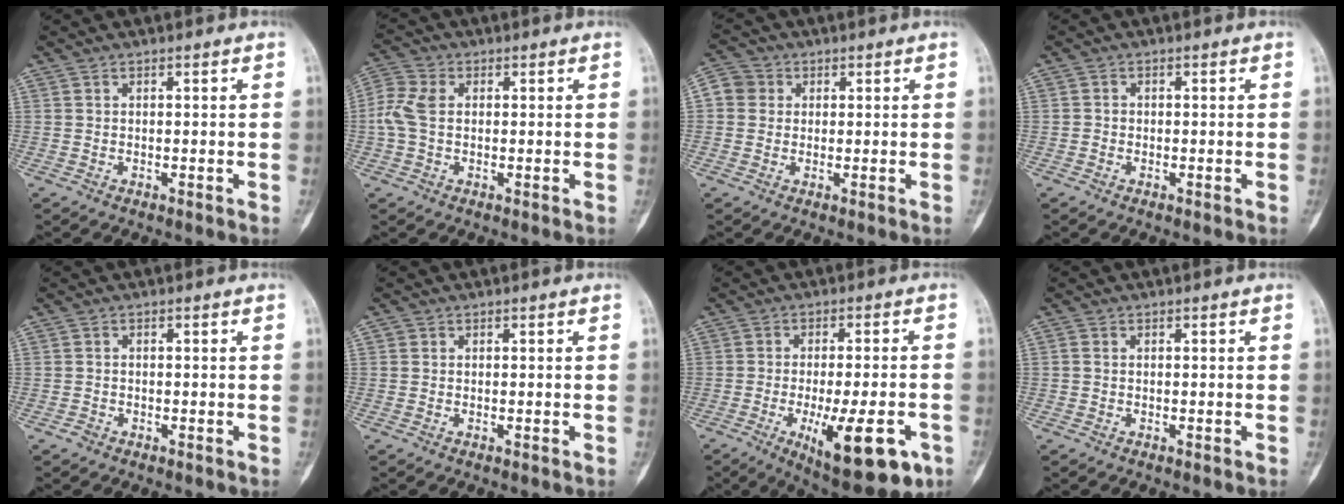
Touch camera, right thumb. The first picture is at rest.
{"total": 5.8, "force": [0.2, 4.3, 3.8], "torque": [-0.103, 0.015, -0.002]}
{"total": 6.2, "force": [1.0, 5.9, 1.9], "torque": [-0.028, 0.015, 0.014]}
{"total": 1.0, "force": [-0.2, 1.0, -0.3], "torque": [0.012, 0.003, -0.010]}
{"total": 0.9, "force": [-0.7, 0.6, 0.2], "torque": [0.000, 0.002, -0.017]}
{"total": 0.7, "force": [0.1, 0.6, -0.4], "torque": [0.011, 0.000, -0.003]}
{"total": 16.1, "force": [-6.2, 5.3, 13.9], "torque": [-0.178, 0.004, -0.076]}
{"total": 0.6, "force": [0.0, 0.5, -0.2], "torque": [0.002, -0.001, -0.005]}